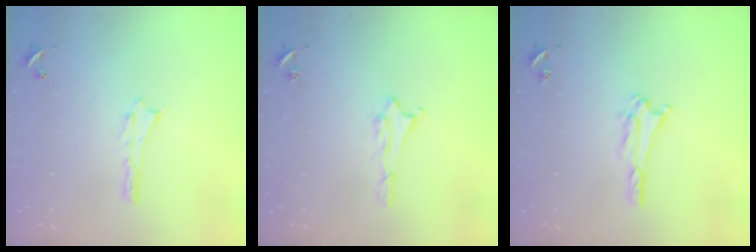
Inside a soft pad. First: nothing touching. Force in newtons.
{"total": 1.6, "press": 1.6, "slide": 0.2}
{"total": 2.4, "press": 2.4, "slide": 0.4}